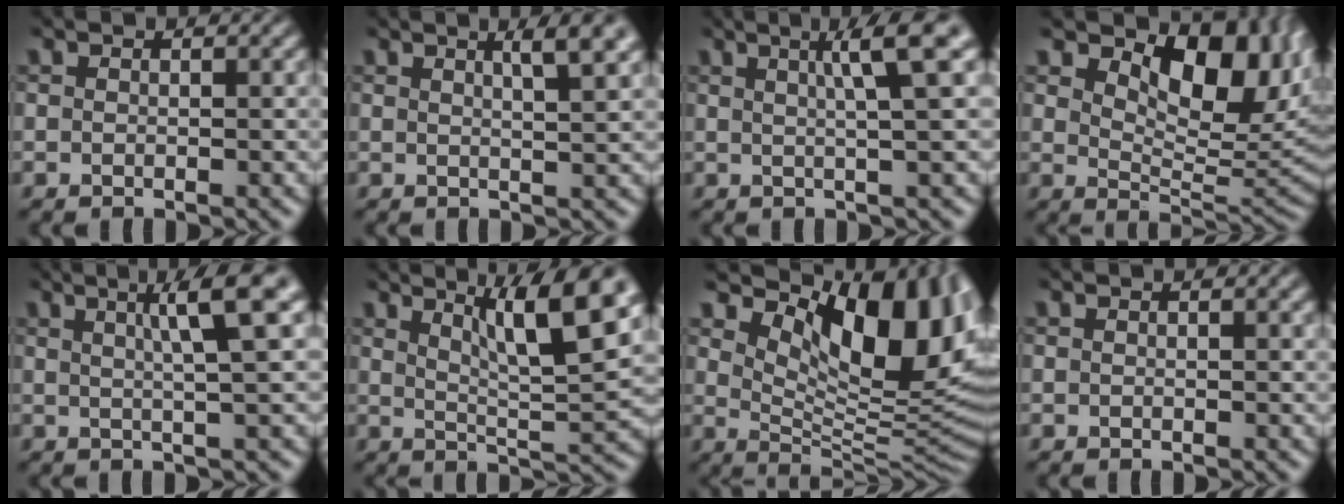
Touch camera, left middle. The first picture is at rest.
{"total": 4.1, "force": [2.2, 1.1, 3.3], "torque": [-0.023, 0.015, 0.013]}
{"total": 4.8, "force": [1.8, 0.5, 4.4], "torque": [-0.060, 0.012, 0.026]}
{"total": 10.2, "force": [4.1, 5.3, 7.6], "torque": [-0.108, -0.005, 0.066]}
{"total": 5.3, "force": [2.1, 0.6, 4.8], "torque": [-0.067, 0.014, 0.030]}
{"total": 8.7, "force": [4.1, 1.7, 7.5], "torque": [-0.104, 0.003, 0.071]}
{"total": 13.3, "force": [5.4, 6.1, 10.5], "torque": [-0.138, -0.003, 0.098]}
{"total": 0.6, "force": [0.4, 0.1, 0.5], "torque": [-0.005, 0.004, 0.005]}